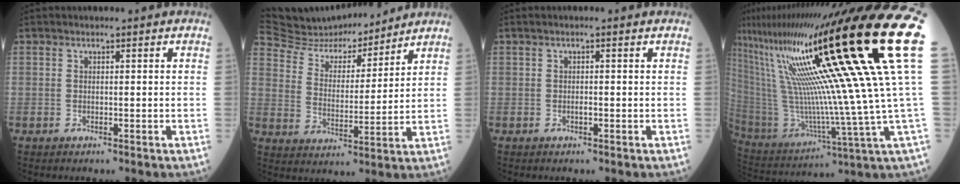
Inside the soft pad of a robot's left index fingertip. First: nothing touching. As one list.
[{"total": 17.0, "force": [16.0, 3.7, 4.2], "torque": [-0.079, 0.007, 0.263]}, {"total": 0.7, "force": [-0.1, 0.0, 0.7], "torque": [-0.015, 0.000, -0.003]}, {"total": 33.7, "force": [14.5, -1.2, 30.5], "torque": [-0.455, 0.014, 0.249]}]